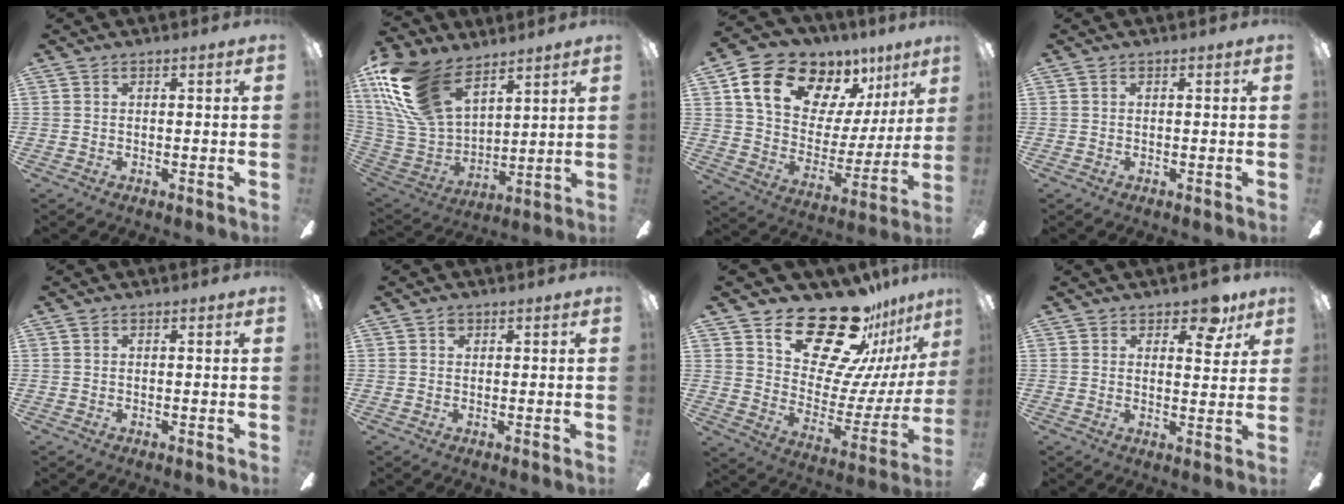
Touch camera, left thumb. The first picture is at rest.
{"total": 21.4, "force": [12.9, 11.8, 12.3], "torque": [-0.296, -0.056, 0.239]}
{"total": 18.1, "force": [11.9, 10.7, 8.5], "torque": [-0.146, -0.069, 0.219]}
{"total": 0.0}
{"total": 0.0}
{"total": 1.4, "force": [0.6, 1.0, 0.6], "torque": [-0.014, 0.003, 0.012]}
{"total": 22.7, "force": [19.0, 8.9, 8.8], "torque": [-0.129, -0.151, 0.328]}
{"total": 7.0, "force": [4.7, 3.7, 3.6], "torque": [-0.035, -0.018, 0.079]}